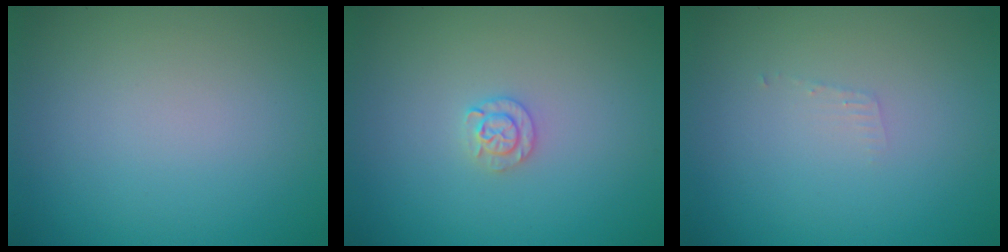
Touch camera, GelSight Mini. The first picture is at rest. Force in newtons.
{"total": 1.5, "press": 1.5, "slide": 0.1}
{"total": 0.7, "press": 0.7, "slide": 0.1}